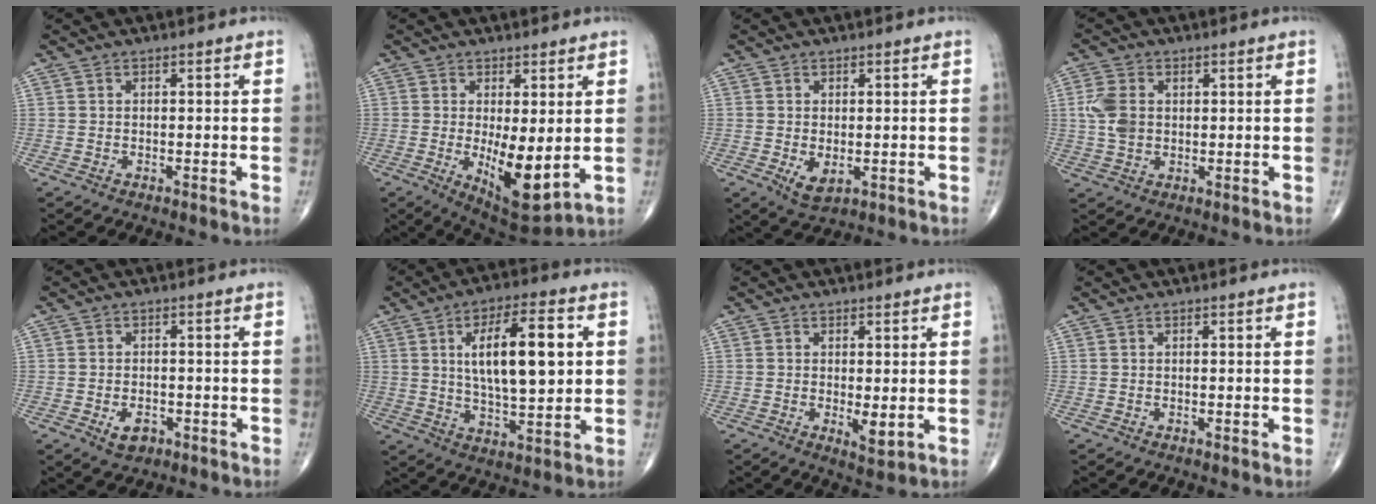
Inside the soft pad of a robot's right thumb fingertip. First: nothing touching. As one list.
[{"total": 10.1, "force": [-0.8, 3.7, 9.3], "torque": [-0.142, -0.029, 0.002]}, {"total": 3.9, "force": [-0.6, 2.2, 3.1], "torque": [-0.049, -0.010, 0.000]}, {"total": 6.0, "force": [0.9, 4.2, 4.2], "torque": [-0.089, 0.001, 0.019]}, {"total": 3.8, "force": [-1.6, 2.4, 2.4], "torque": [-0.034, 0.003, -0.021]}, {"total": 16.0, "force": [3.2, 6.0, 14.4], "torque": [-0.217, -0.004, 0.052]}, {"total": 3.3, "force": [-0.2, 1.1, 3.2], "torque": [-0.050, -0.014, 0.002]}, {"total": 0.0}]